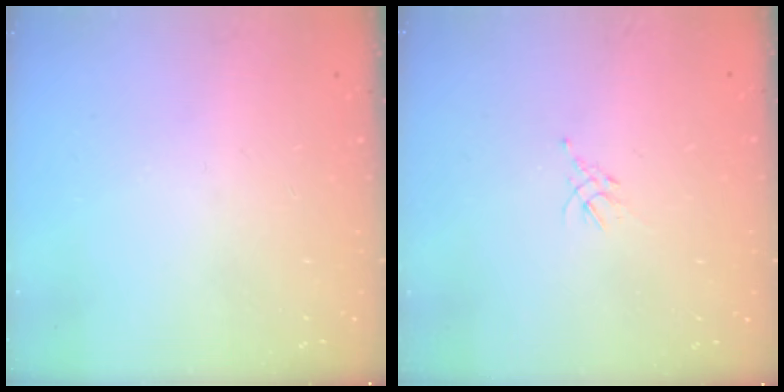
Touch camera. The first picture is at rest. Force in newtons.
{"total": 3.1, "press": 3.0, "slide": 0.8}